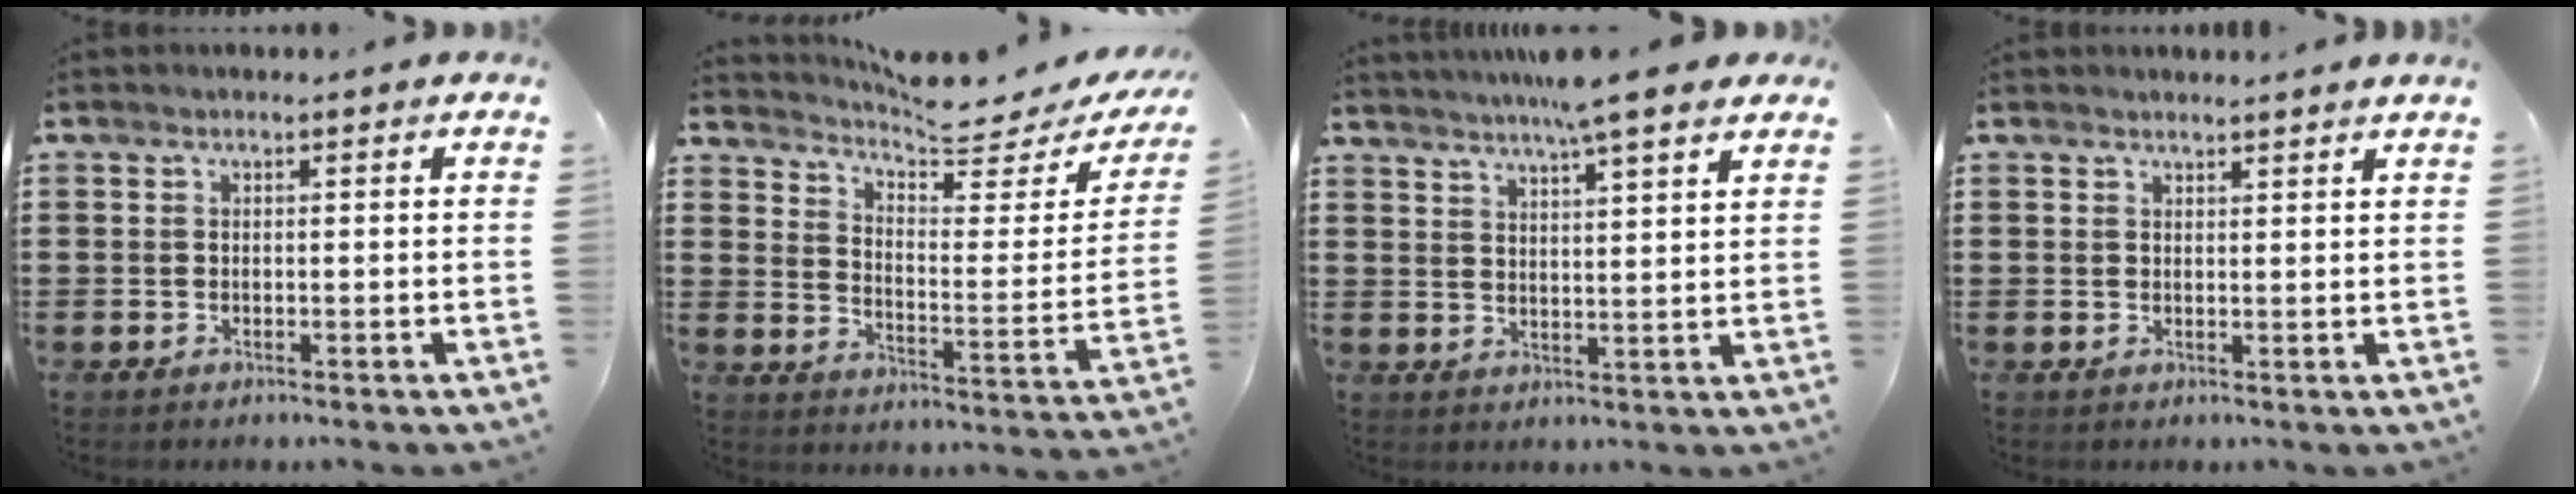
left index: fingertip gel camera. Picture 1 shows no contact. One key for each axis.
{"total": 5.8, "fx": 5.3, "fy": 0.2, "fz": 2.1, "tx": -0.054, "ty": -0.045, "tz": 0.087}
{"total": 6.5, "fx": 5.5, "fy": -0.3, "fz": 3.5, "tx": -0.075, "ty": -0.016, "tz": 0.094}
{"total": 1.7, "fx": 1.6, "fy": -0.3, "fz": 0.1, "tx": -0.004, "ty": 0.000, "tz": 0.032}